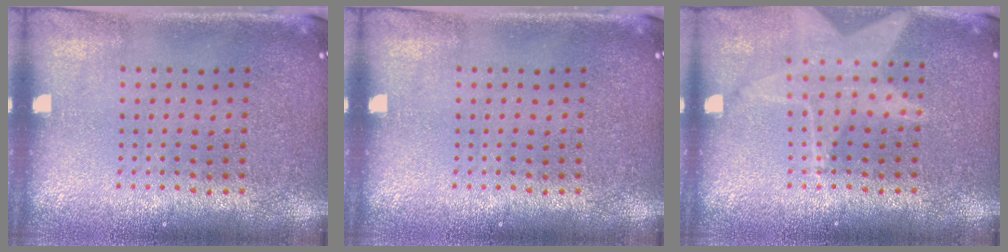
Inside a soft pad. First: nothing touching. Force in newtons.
{"total": 0.0}
{"total": 1.3, "press": 1.3, "slide": 0.1}